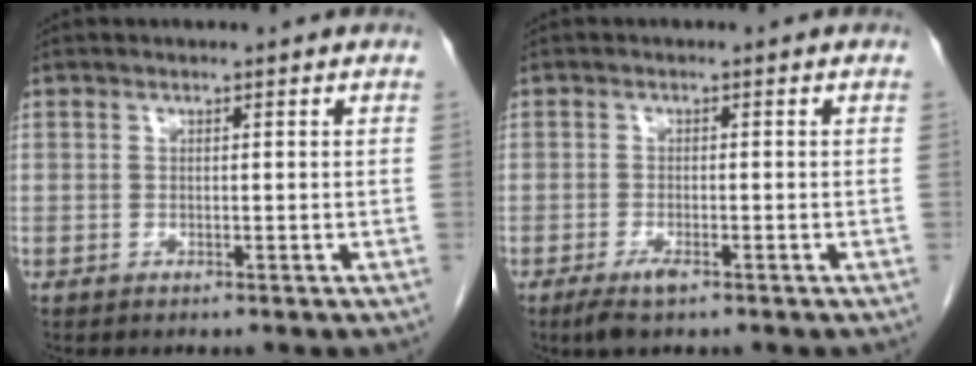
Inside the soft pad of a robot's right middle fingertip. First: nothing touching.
{"total": 2.9, "force": [-1.8, 0.6, 2.1], "torque": [-0.046, -0.005, -0.033]}